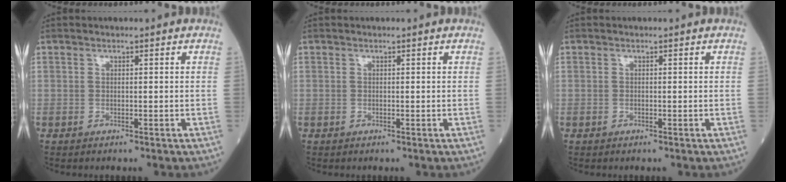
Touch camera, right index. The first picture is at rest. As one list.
[{"total": 0.0}, {"total": 0.0}]